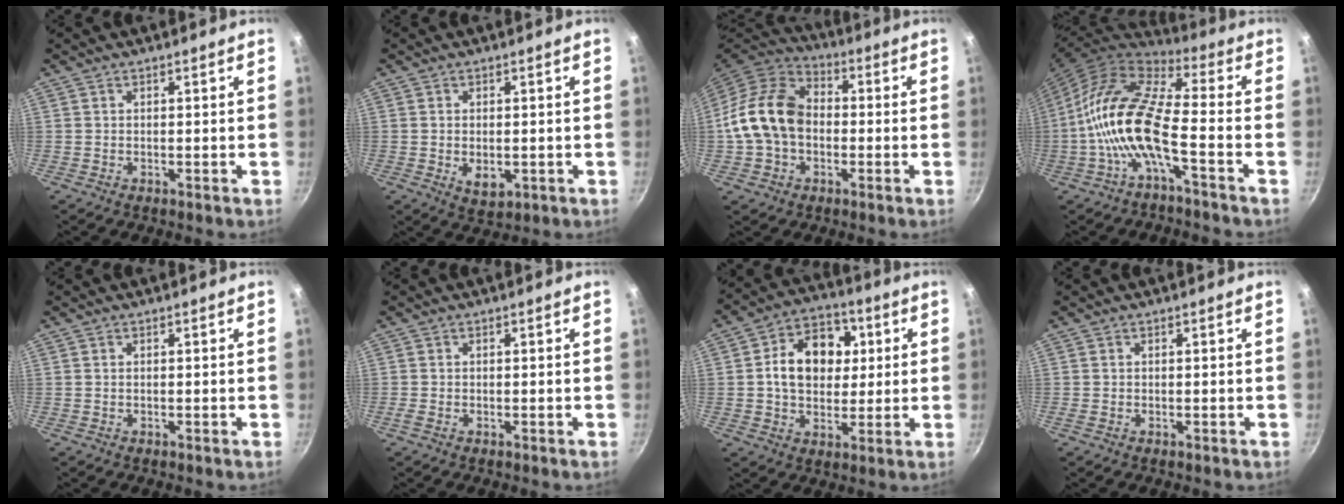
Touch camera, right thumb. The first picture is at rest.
{"total": 4.4, "force": [-0.7, 2.7, 3.3], "torque": [-0.050, -0.011, -0.005]}
{"total": 15.4, "force": [-0.9, 11.4, 10.3], "torque": [-0.170, 0.035, -0.030]}
{"total": 15.4, "force": [-4.2, 5.1, 13.9], "torque": [-0.271, 0.043, -0.096]}
{"total": 0.0}
{"total": 0.7, "force": [-0.3, 0.5, 0.5], "torque": [-0.012, 0.000, -0.008]}
{"total": 14.2, "force": [2.3, 10.8, 8.9], "torque": [-0.102, 0.012, 0.026]}
{"total": 0.0}